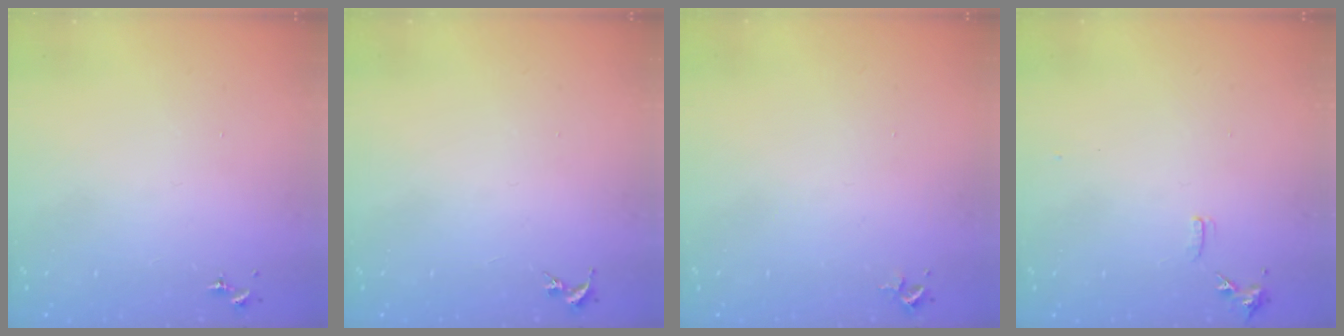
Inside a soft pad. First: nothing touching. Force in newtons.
{"total": 0.0}
{"total": 2.4, "press": 2.4, "slide": 0.3}
{"total": 6.8, "press": 6.7, "slide": 0.9}